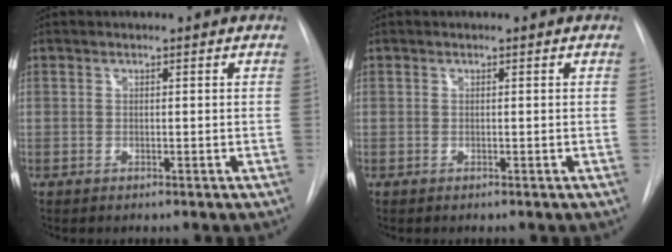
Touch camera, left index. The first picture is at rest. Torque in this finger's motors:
{"motor_torque": [0.00, 0.00, 0.00, 0.00]}